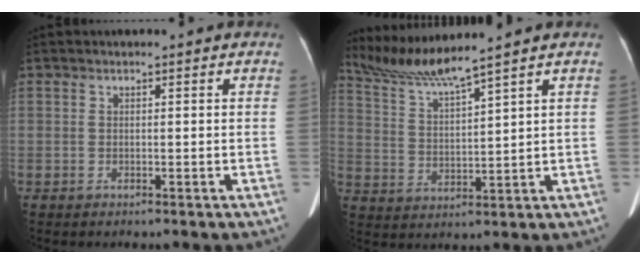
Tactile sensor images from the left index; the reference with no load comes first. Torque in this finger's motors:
{"motor_torque": [-0.26, -0.37, -0.07, 0.00]}